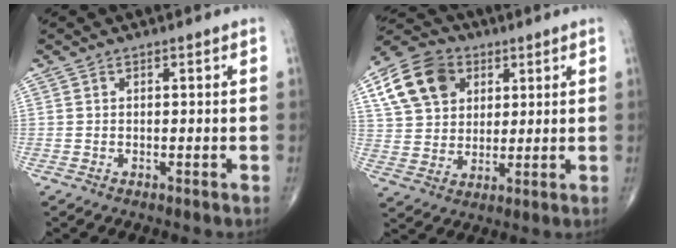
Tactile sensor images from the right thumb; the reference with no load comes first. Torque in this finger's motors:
{"motor_torque": [-0.53, 1.80, 1.25, 0.78, 0.15]}